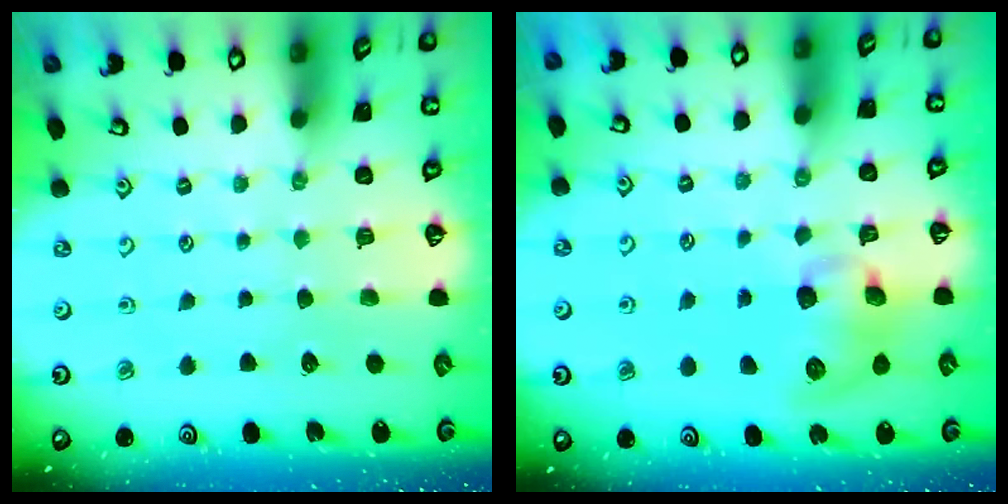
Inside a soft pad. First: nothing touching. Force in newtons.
{"total": 9.9, "press": 9.8, "slide": 1.3}